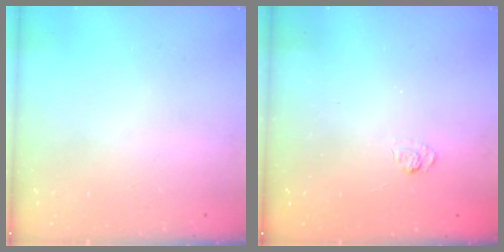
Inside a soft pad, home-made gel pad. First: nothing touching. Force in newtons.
{"total": 3.0, "press": 2.6, "slide": 1.5}